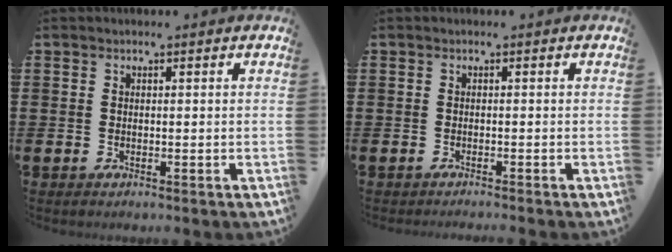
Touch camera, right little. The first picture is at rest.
{"total": 0.6, "force": [-0.6, -0.2, 0.0], "torque": [0.001, 0.000, -0.013]}